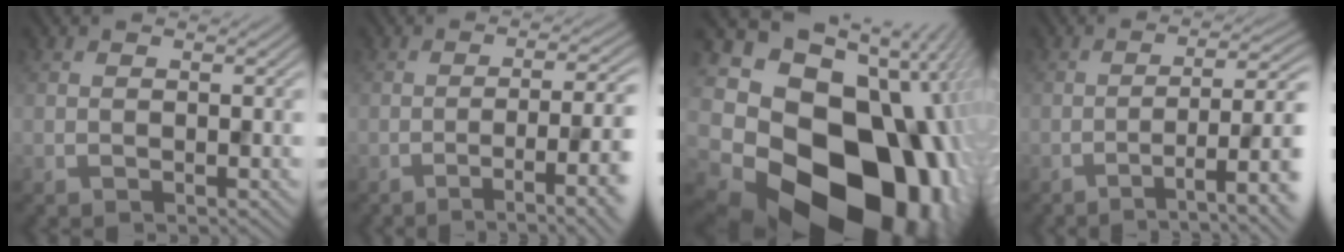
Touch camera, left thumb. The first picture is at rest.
{"total": 9.1, "force": [-3.3, 2.0, 8.3], "torque": [-0.113, 0.000, -0.046]}
{"total": 22.9, "force": [-6.9, 16.4, 14.4], "torque": [-0.282, -0.053, -0.095]}
{"total": 7.9, "force": [-3.0, 1.3, 7.2], "torque": [-0.115, 0.005, -0.044]}